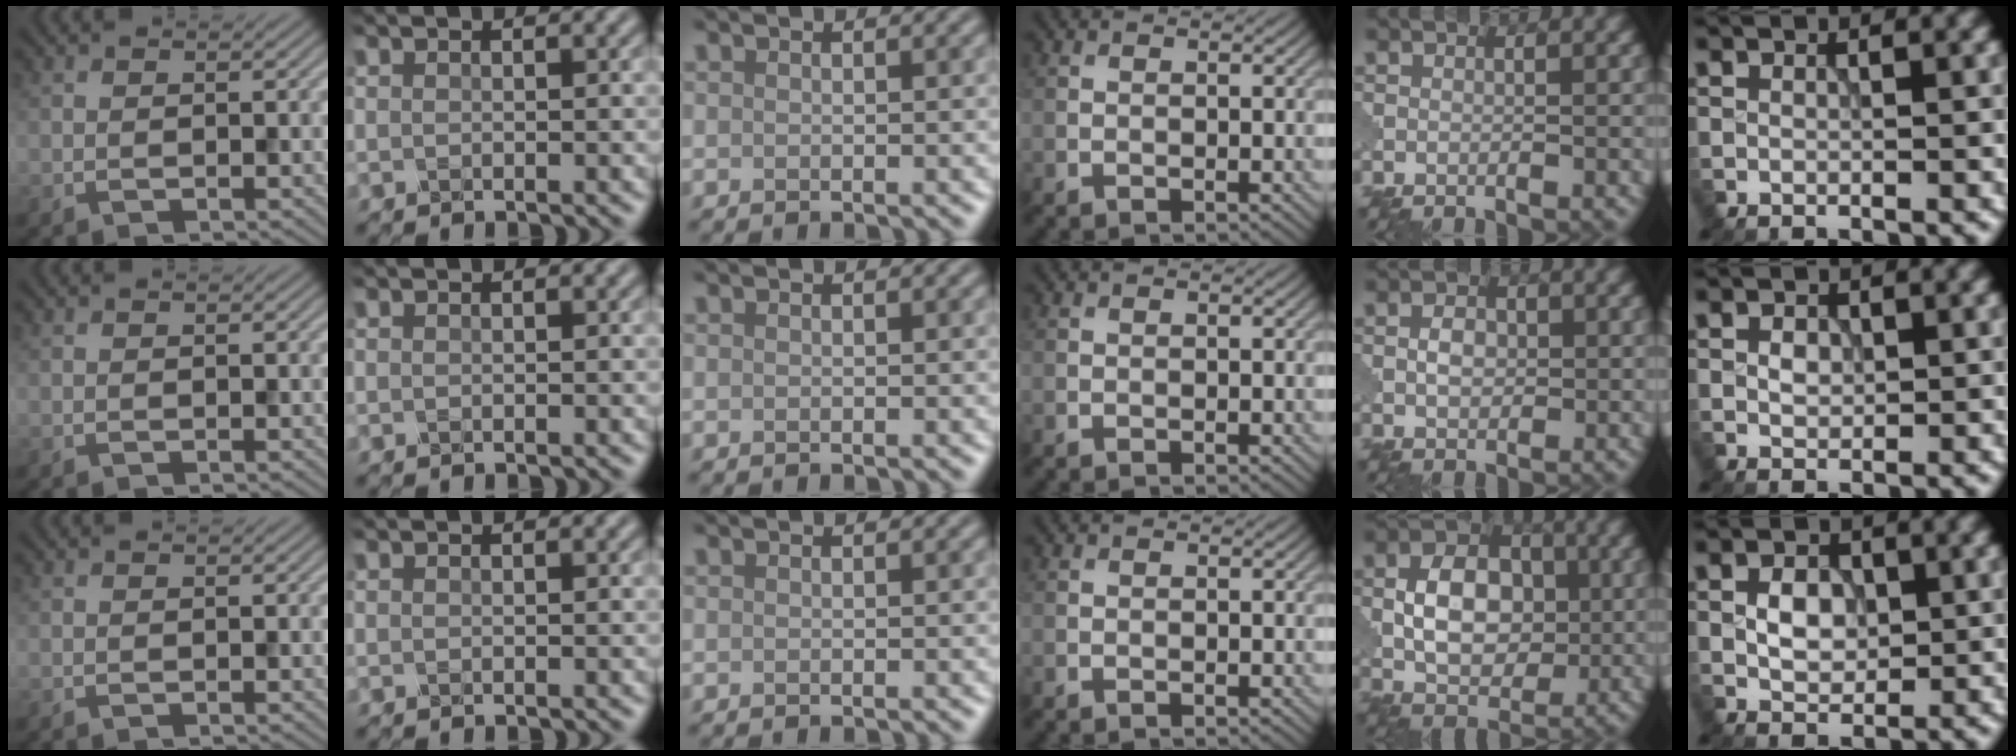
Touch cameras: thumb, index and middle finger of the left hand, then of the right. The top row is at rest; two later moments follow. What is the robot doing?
{"motion": "close", "object": "eyeshadow palette"}